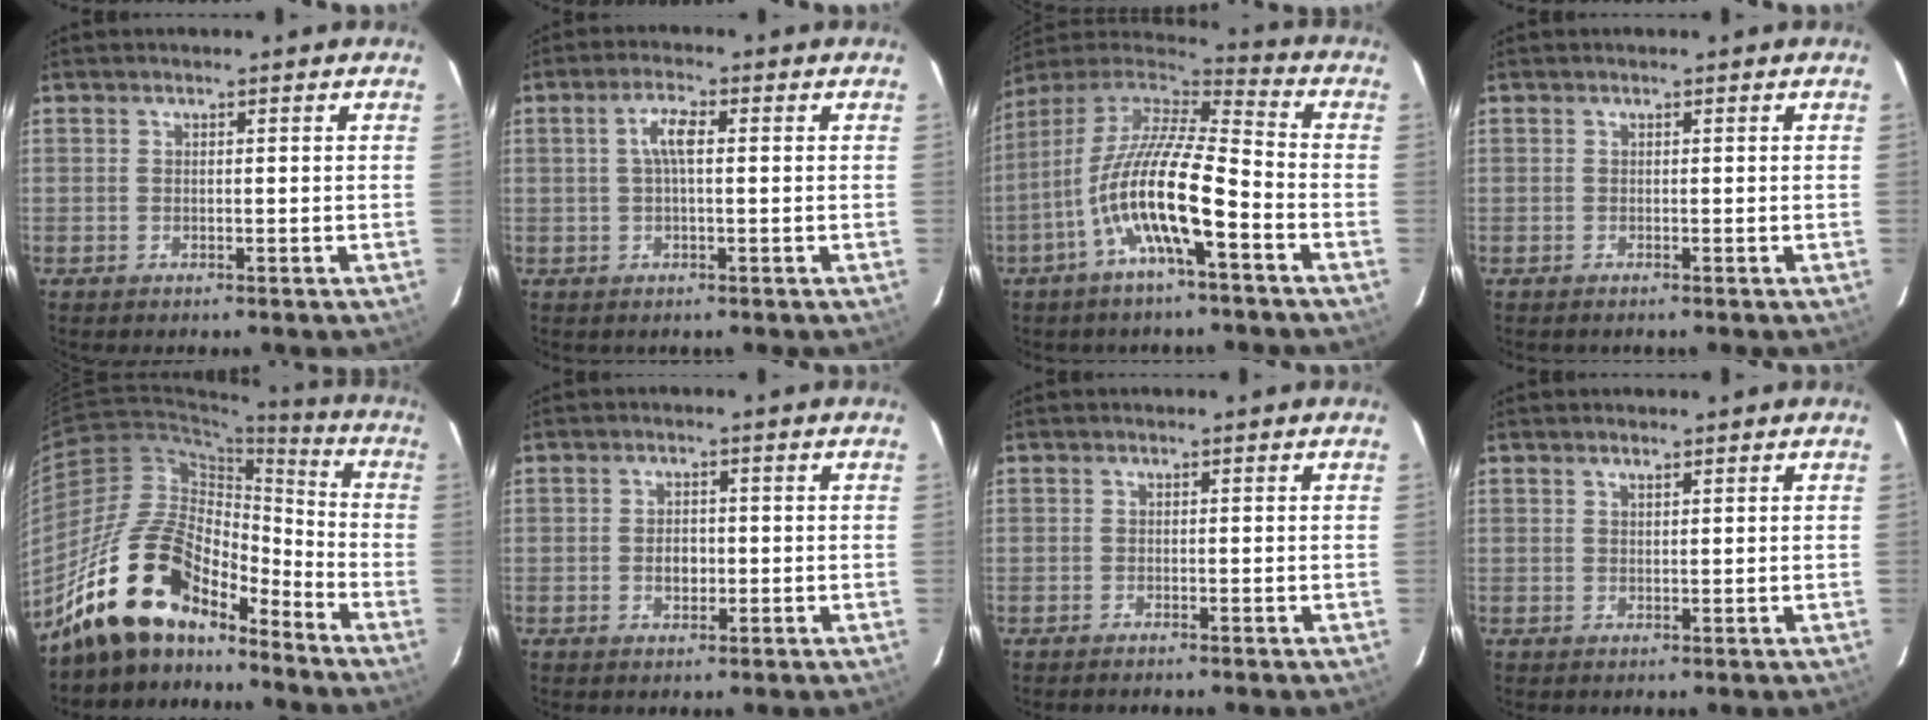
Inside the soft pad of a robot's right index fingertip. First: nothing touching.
{"total": 3.8, "force": [0.5, 1.0, 3.7], "torque": [-0.073, 0.009, 0.009]}
{"total": 16.5, "force": [-6.5, 3.4, 14.8], "torque": [-0.269, -0.012, -0.130]}
{"total": 0.0}
{"total": 19.1, "force": [-15.0, 8.0, 8.6], "torque": [-0.160, 0.020, -0.266]}
{"total": 2.8, "force": [-0.5, 2.1, 1.9], "torque": [-0.032, 0.004, -0.007]}
{"total": 0.7, "force": [-0.7, 0.1, 0.2], "torque": [-0.005, -0.002, -0.013]}
{"total": 1.0, "force": [0.8, 0.3, 0.5], "torque": [-0.008, 0.002, 0.014]}